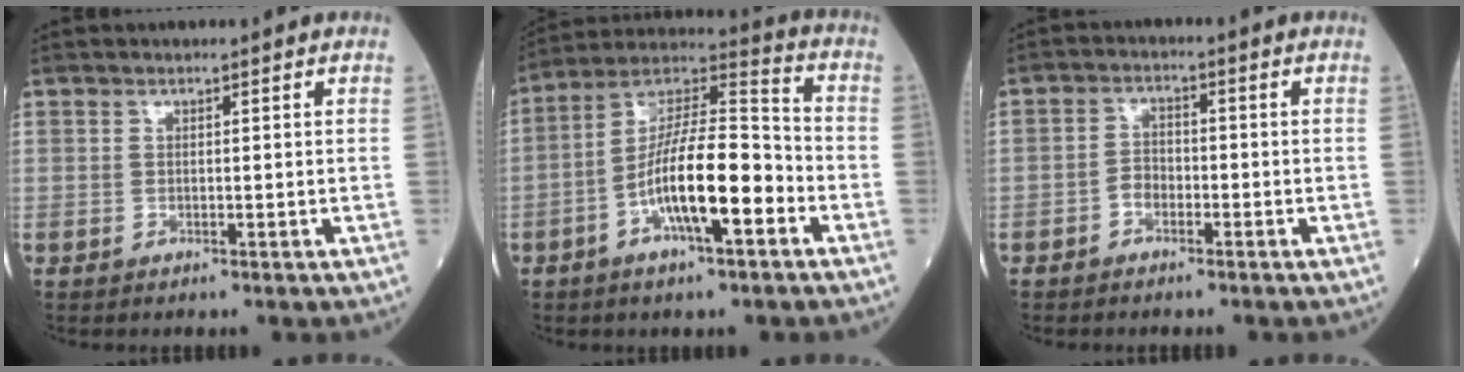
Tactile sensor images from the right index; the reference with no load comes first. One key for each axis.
{"total": 15.3, "fx": -4.9, "fy": 3.6, "fz": 14.0, "tx": -0.263, "ty": 0.013, "tz": -0.086}
{"total": 2.8, "fx": -1.5, "fy": 1.8, "fz": 1.5, "tx": -0.032, "ty": 0.006, "tz": -0.027}